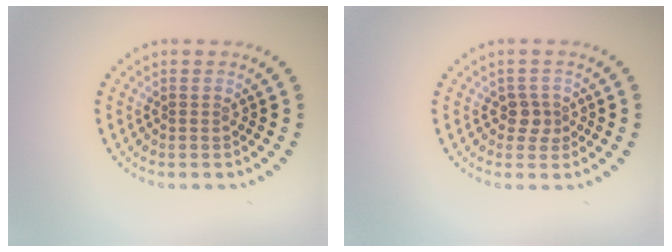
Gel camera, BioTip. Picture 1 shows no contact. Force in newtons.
{"total": 1.6, "press": 1.3, "slide": 0.9}